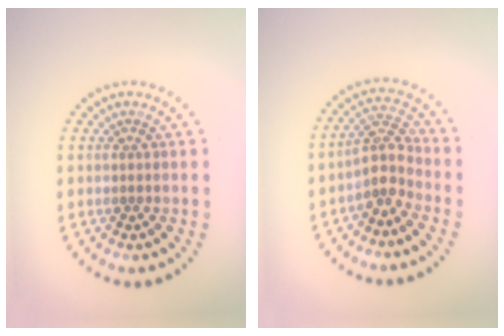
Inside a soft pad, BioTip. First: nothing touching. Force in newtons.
{"total": 2.9, "press": 2.4, "slide": 1.7}